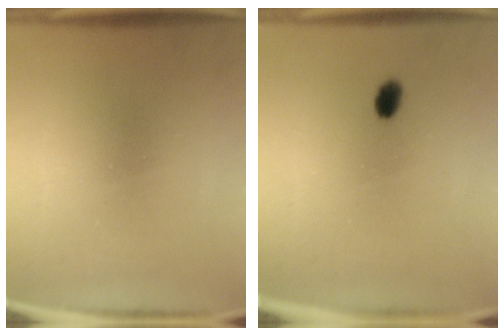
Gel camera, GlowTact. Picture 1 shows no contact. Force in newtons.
{"total": 2.5}